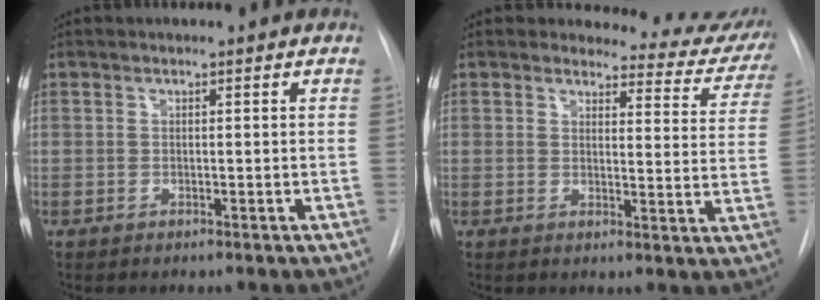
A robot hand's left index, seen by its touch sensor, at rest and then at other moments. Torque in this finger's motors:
{"motor_torque": [0.84, -1.30, 0.00, -0.06]}